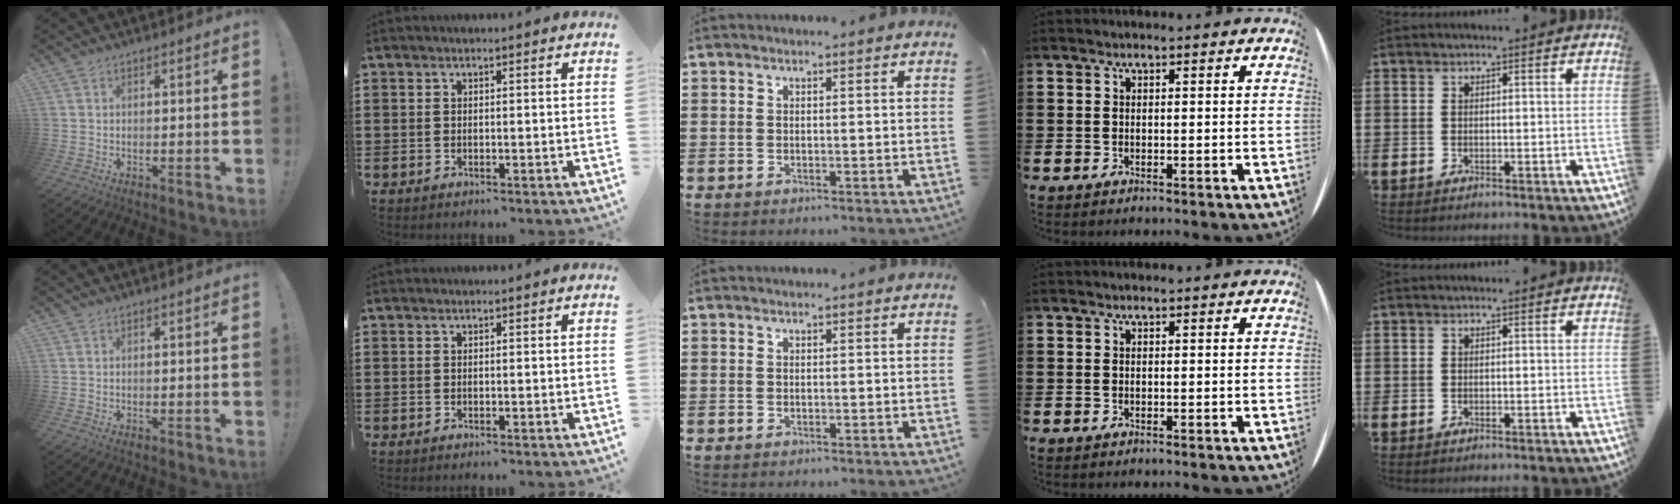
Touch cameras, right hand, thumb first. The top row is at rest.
{}